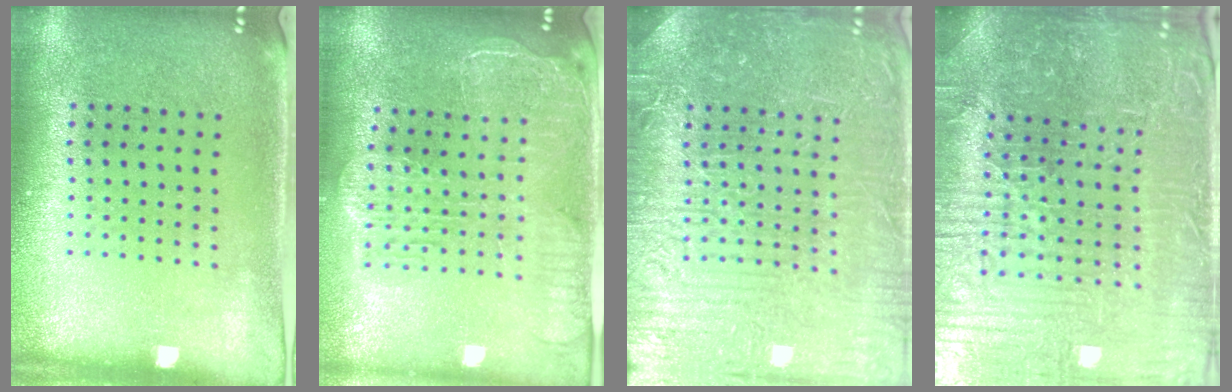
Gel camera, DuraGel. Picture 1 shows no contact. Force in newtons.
{"total": 2.3, "press": 2.0, "slide": 1.1}
{"total": 7.8, "press": 7.7, "slide": 1.0}
{"total": 5.5, "press": 5.2, "slide": 1.5}